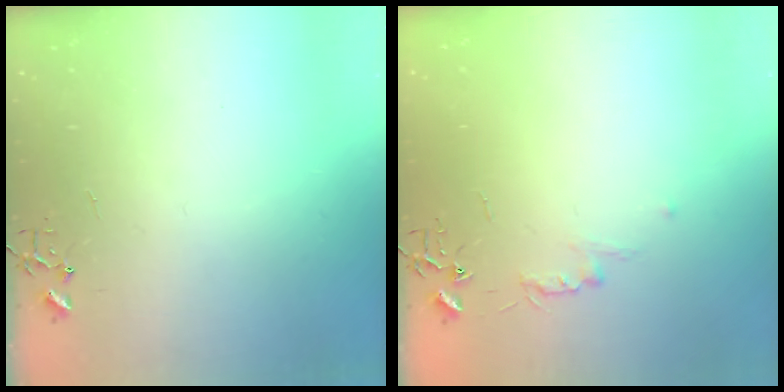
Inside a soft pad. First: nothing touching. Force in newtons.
{"total": 4.8, "press": 4.7, "slide": 0.6}